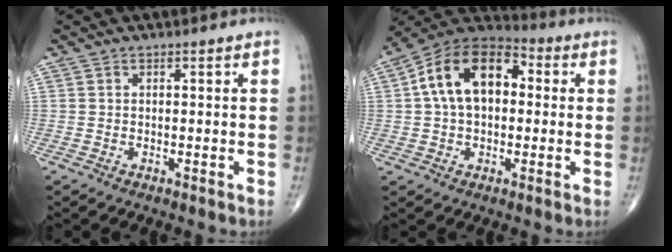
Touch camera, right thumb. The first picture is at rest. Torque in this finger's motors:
{"motor_torque": [-0.16, 1.25, 0.57, 0.19, 0.25]}